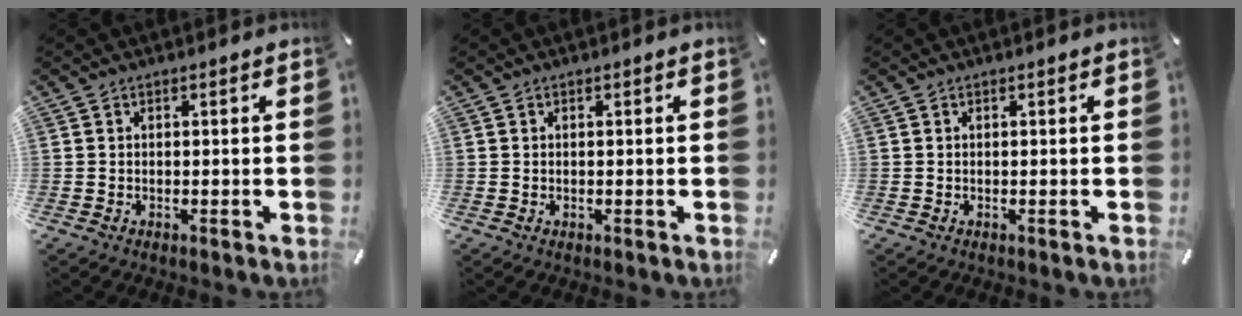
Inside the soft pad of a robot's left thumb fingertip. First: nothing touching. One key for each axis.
{"total": 0.0}
{"total": 0.0}